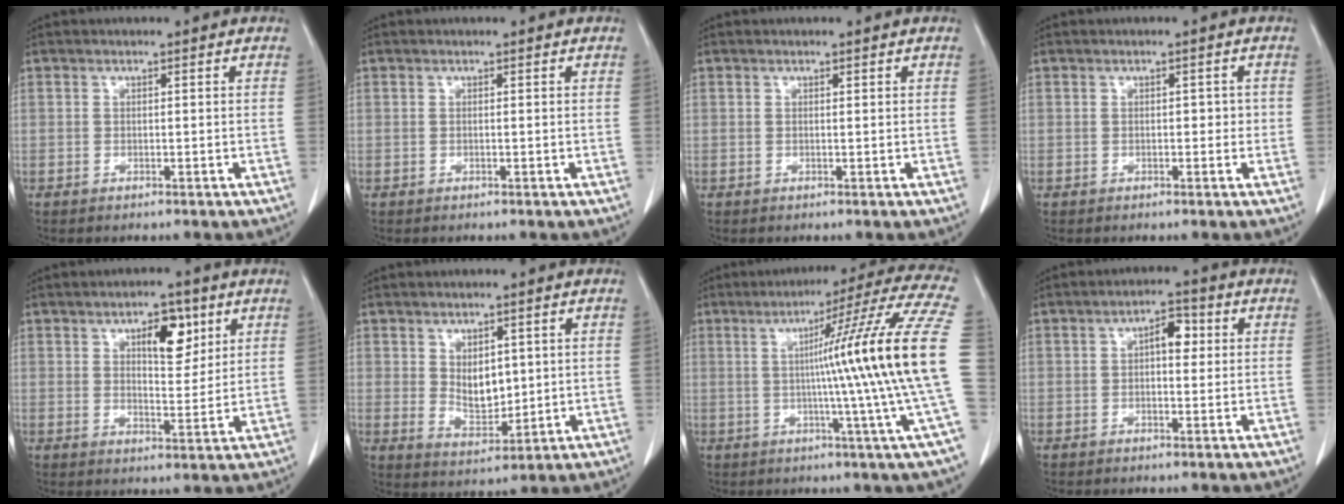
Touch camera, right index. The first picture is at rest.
{"total": 0.0}
{"total": 0.0}
{"total": 1.6, "force": [-0.1, 1.1, 1.2], "torque": [-0.011, 0.012, 0.000]}
{"total": 6.8, "force": [3.3, 2.8, 5.2], "torque": [-0.078, 0.002, 0.051]}
{"total": 5.4, "force": [1.3, 3.2, 4.2], "torque": [-0.073, -0.005, 0.036]}
{"total": 19.9, "force": [0.1, -3.4, 19.6], "torque": [-0.242, 0.002, -0.018]}
{"total": 4.1, "force": [0.8, 1.9, 3.5], "torque": [-0.053, 0.016, 0.009]}